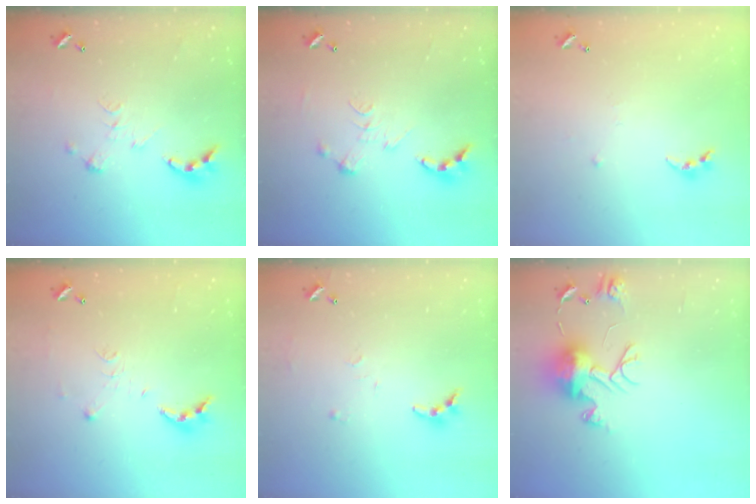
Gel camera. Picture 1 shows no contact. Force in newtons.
{"total": 0.0}
{"total": 5.4, "press": 5.4, "slide": 0.6}
{"total": 8.7, "press": 8.7, "slide": 0.8}
{"total": 7.9, "press": 7.9, "slide": 0.5}
{"total": 10.5, "press": 10.5, "slide": 1.0}